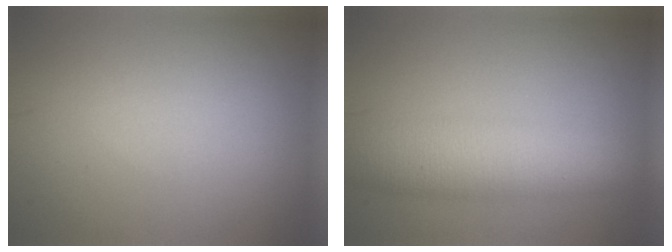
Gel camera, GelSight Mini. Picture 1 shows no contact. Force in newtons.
{"total": 5.9, "press": 5.9, "slide": 0.1}